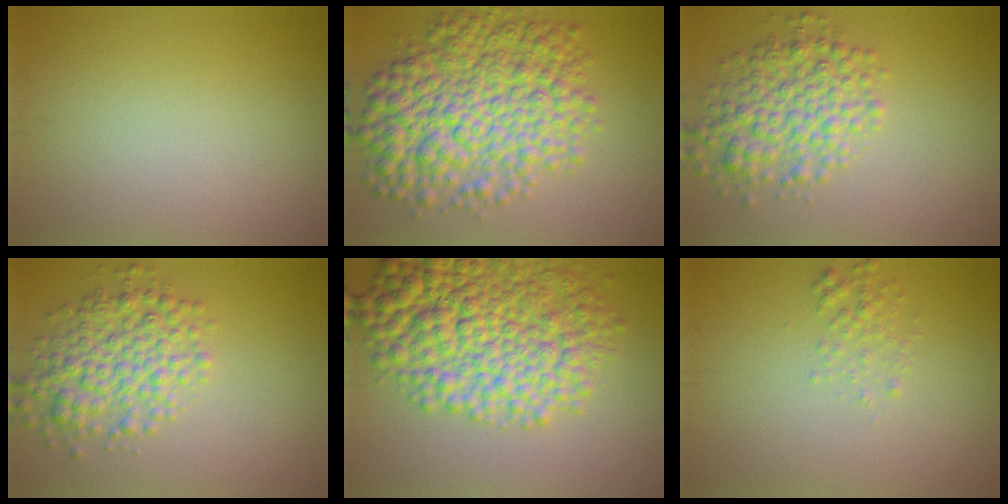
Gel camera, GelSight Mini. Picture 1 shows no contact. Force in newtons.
{"total": 10.3, "press": 10.3, "slide": 0.1}
{"total": 5.1, "press": 5.1, "slide": 0.1}
{"total": 5.1, "press": 5.1, "slide": 0.1}
{"total": 10.7, "press": 10.7, "slide": 0.3}
{"total": 1.4, "press": 1.4, "slide": 0.1}